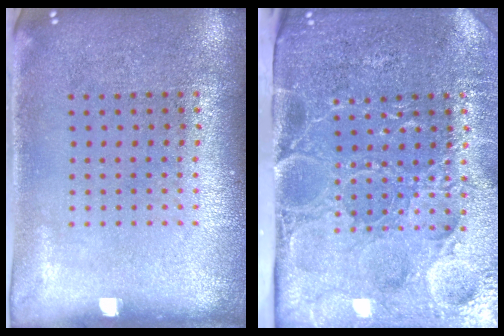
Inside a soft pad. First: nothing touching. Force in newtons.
{"total": 5.0, "press": 4.1, "slide": 2.8}